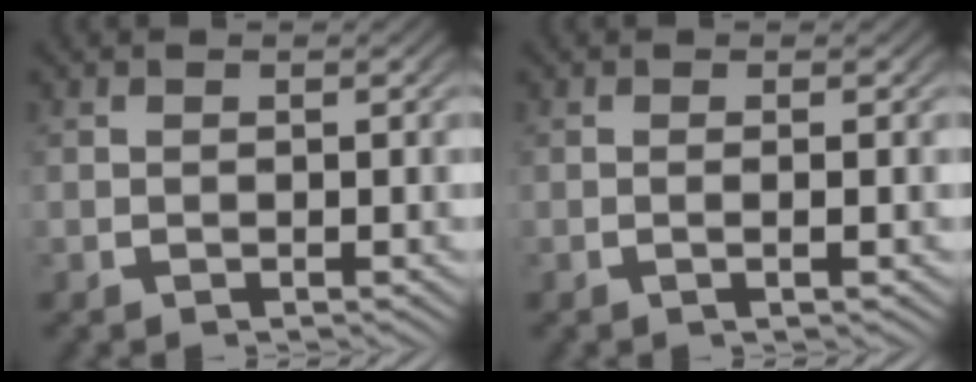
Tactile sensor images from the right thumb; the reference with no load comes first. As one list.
[{"total": 0.9, "force": [0.0, 0.0, 0.9], "torque": [-0.018, 0.006, -0.003]}]